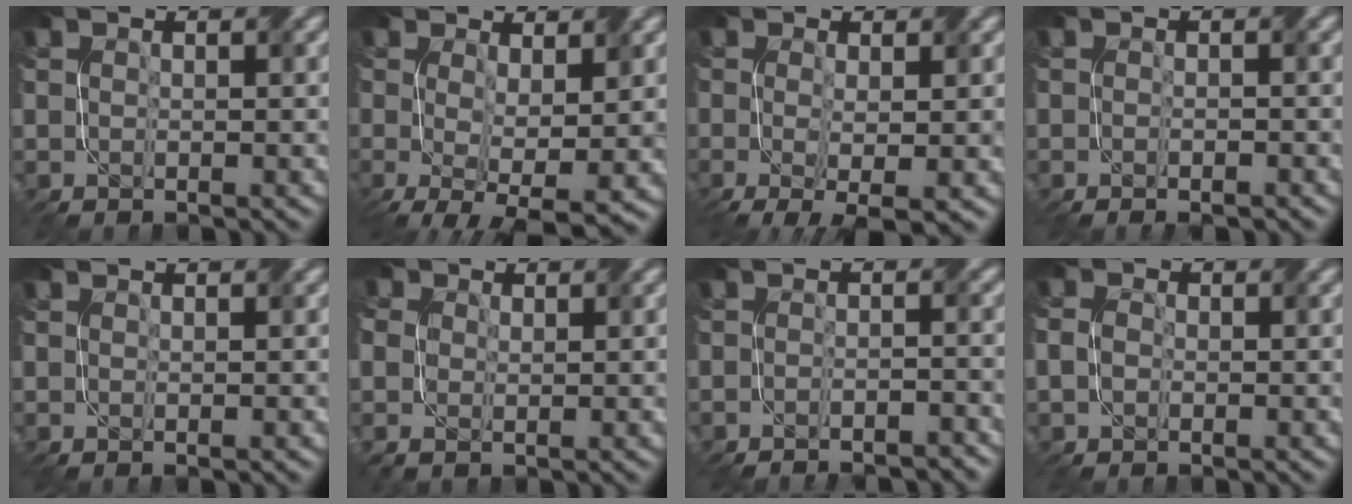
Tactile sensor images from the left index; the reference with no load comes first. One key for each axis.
{"total": 7.1, "fx": -0.8, "fy": 3.6, "fz": 6.1, "tx": -0.119, "ty": -0.019, "tz": -0.002}
{"total": 4.6, "fx": -1.2, "fy": 1.7, "fz": 4.1, "tx": -0.077, "ty": -0.004, "tz": -0.014}
{"total": 2.0, "fx": -1.3, "fy": 0.5, "fz": 1.3, "tx": -0.013, "ty": 0.000, "tz": -0.015}
{"total": 0.0}
{"total": 3.9, "fx": 1.3, "fy": 3.0, "fz": 2.0, "tx": -0.046, "ty": 0.019, "tz": 0.014}
{"total": 4.5, "fx": -4.1, "fy": 1.0, "fz": 1.6, "tx": -0.011, "ty": 0.005, "tz": -0.049}
{"total": 1.4, "fx": -0.2, "fy": 1.2, "fz": 0.6, "tx": -0.018, "ty": 0.004, "tz": -0.002}